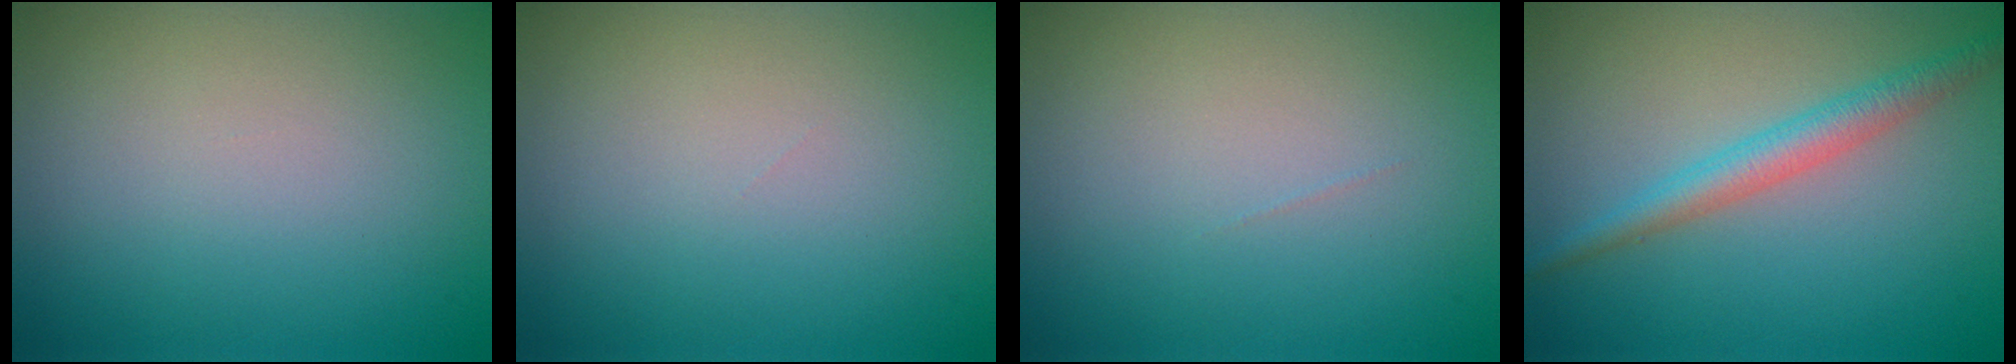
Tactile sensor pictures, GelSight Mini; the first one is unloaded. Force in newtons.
{"total": 0.0}
{"total": 0.0}
{"total": 3.0, "press": 3.0, "slide": 0.0}